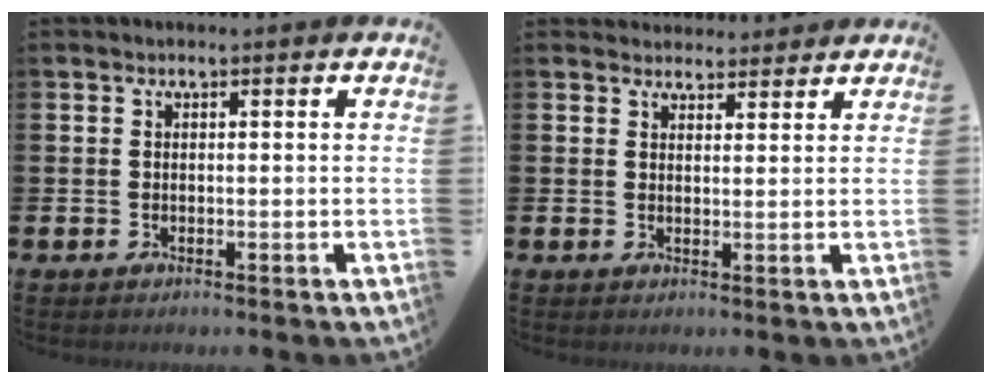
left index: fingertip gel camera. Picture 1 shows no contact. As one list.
[{"total": 2.9, "force": [2.7, 0.9, -0.2], "torque": [0.010, -0.015, 0.048]}]